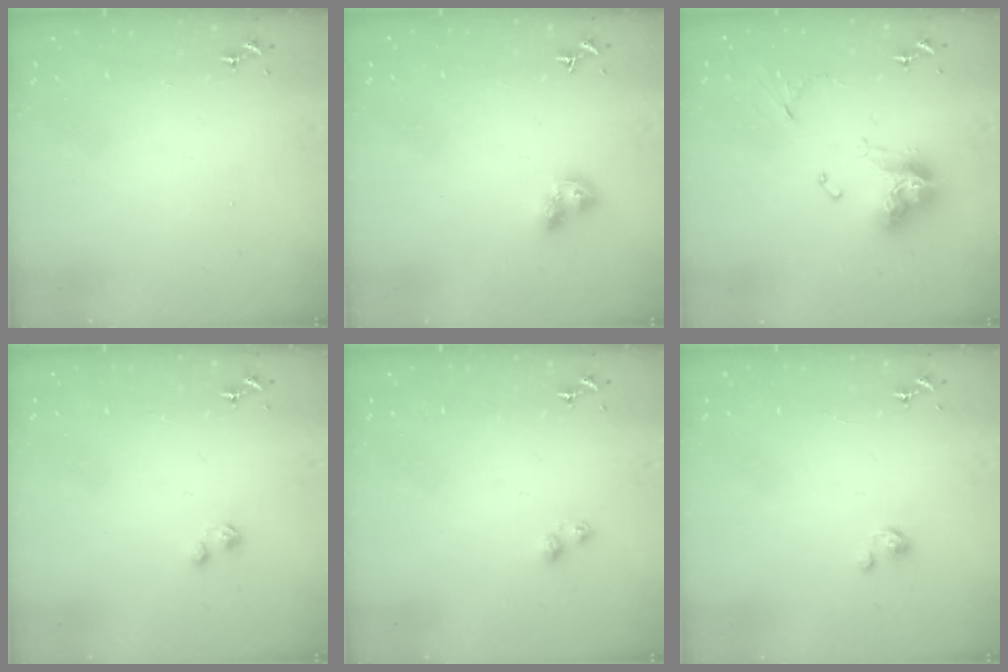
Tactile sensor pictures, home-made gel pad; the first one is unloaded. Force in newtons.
{"total": 7.8, "press": 7.7, "slide": 0.8}
{"total": 14.1, "press": 14.1, "slide": 1.2}
{"total": 2.9, "press": 2.9, "slide": 0.5}
{"total": 3.8, "press": 3.8, "slide": 0.3}
{"total": 1.9, "press": 1.9, "slide": 0.2}